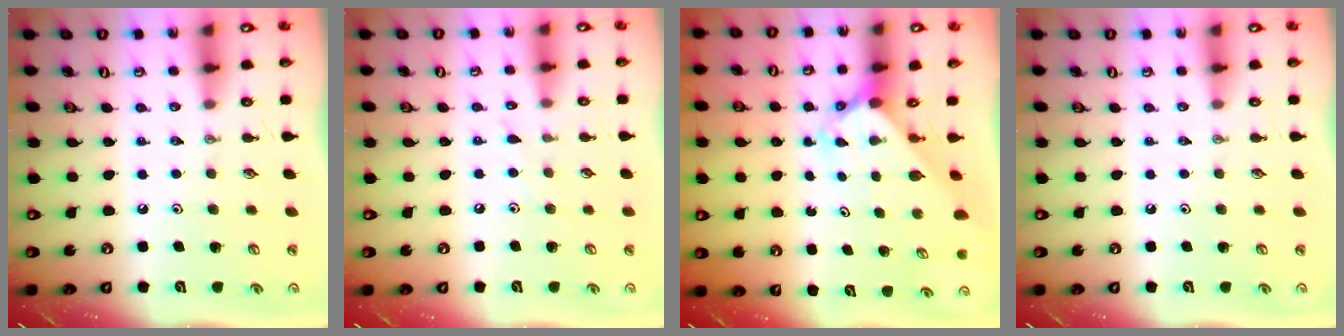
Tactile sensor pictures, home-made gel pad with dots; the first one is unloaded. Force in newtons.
{"total": 3.8, "press": 3.7, "slide": 0.6}
{"total": 2.4, "press": 2.4, "slide": 0.2}
{"total": 0.0}